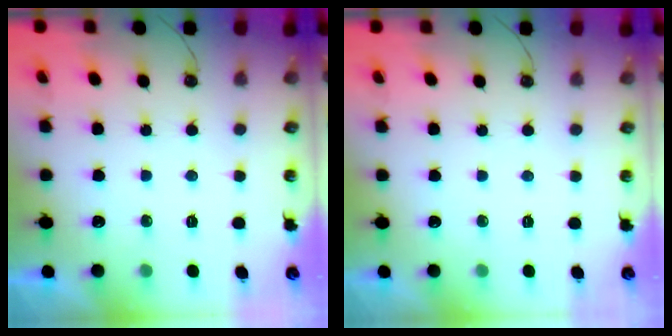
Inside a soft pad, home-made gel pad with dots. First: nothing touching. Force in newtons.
{"total": 0.0}